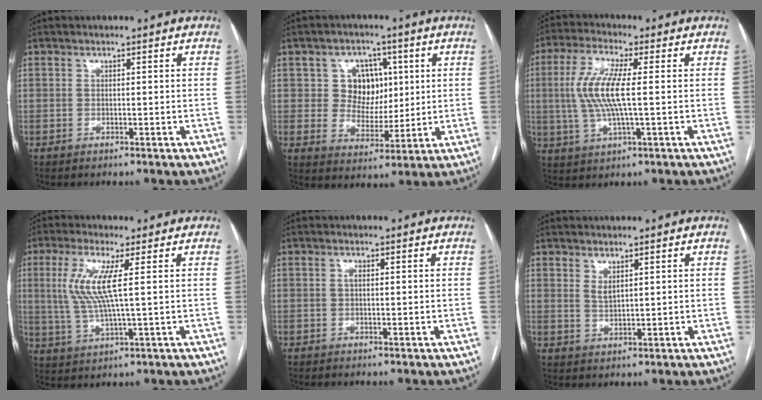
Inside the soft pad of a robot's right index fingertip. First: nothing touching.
{"total": 7.4, "force": [2.1, 6.4, 3.1], "torque": [-0.046, 0.017, 0.045]}
{"total": 9.4, "force": [0.6, 1.4, 9.3], "torque": [-0.205, 0.006, 0.010]}
{"total": 7.9, "force": [1.8, 0.2, 7.7], "torque": [-0.179, 0.001, 0.037]}
{"total": 0.6, "force": [0.1, 0.2, 0.6], "torque": [-0.012, 0.001, -0.001]}
{"total": 1.8, "force": [1.2, 0.4, 1.2], "torque": [-0.027, -0.006, 0.029]}